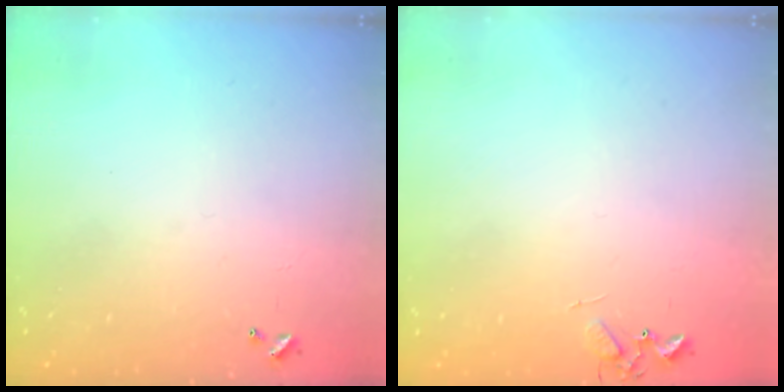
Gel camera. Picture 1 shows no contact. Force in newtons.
{"total": 5.9, "press": 5.9, "slide": 0.3}